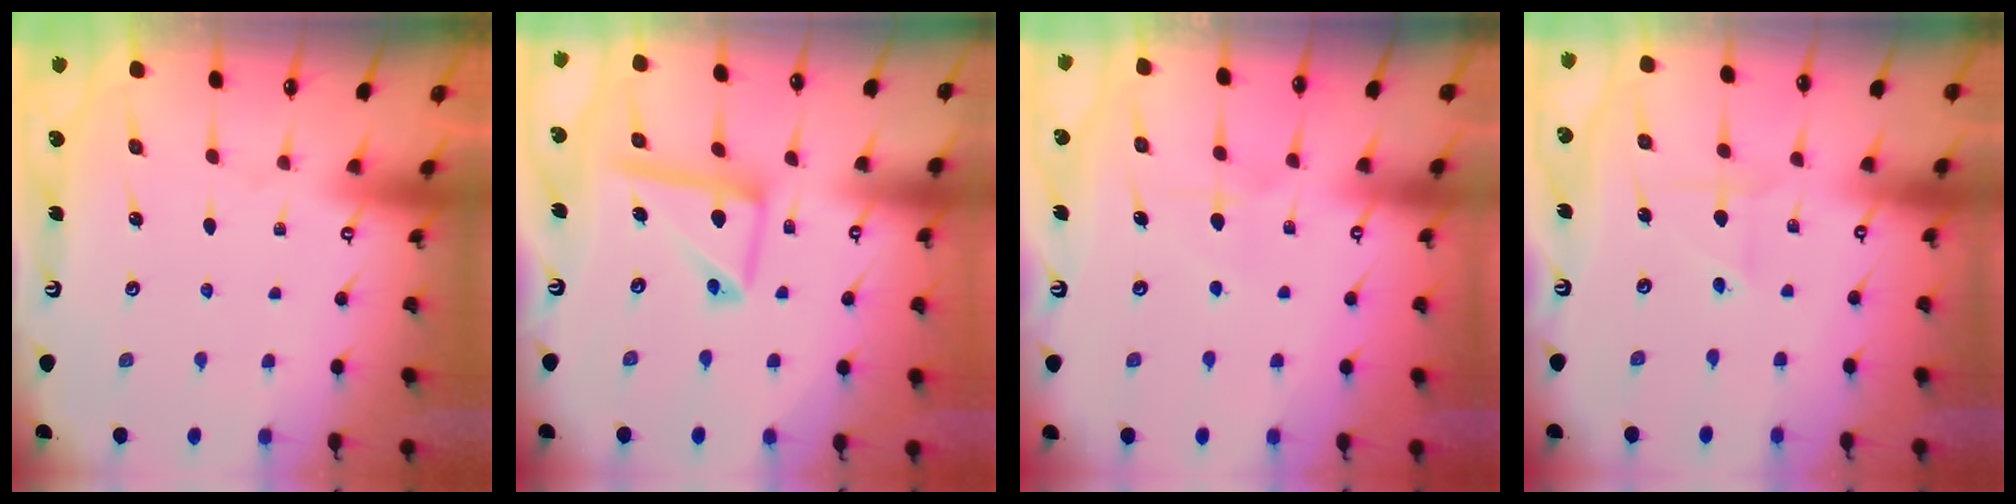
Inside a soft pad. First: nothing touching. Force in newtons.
{"total": 12.5, "press": 12.4, "slide": 1.2}
{"total": 5.9, "press": 5.9, "slide": 0.3}
{"total": 3.0, "press": 2.8, "slide": 1.0}